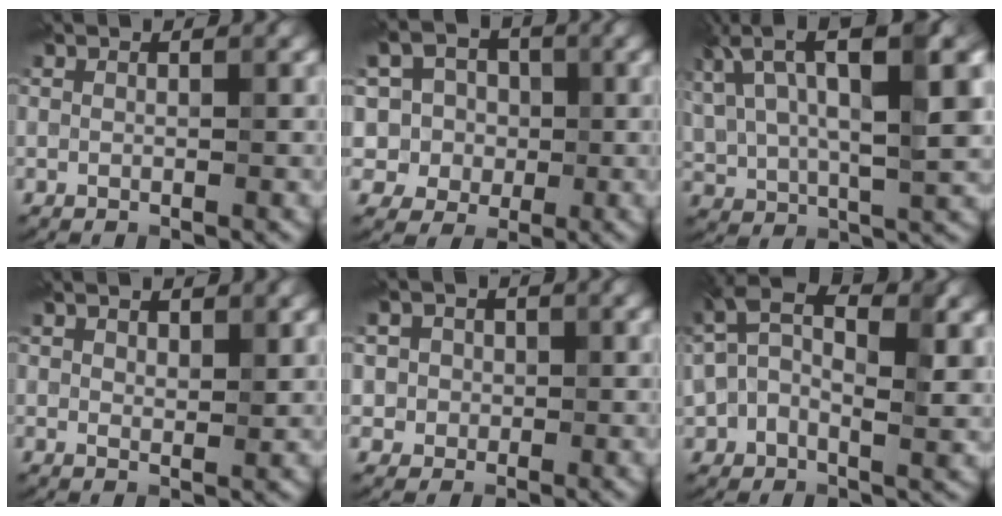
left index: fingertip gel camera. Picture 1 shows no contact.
{"total": 8.2, "force": [2.4, 6.9, 3.7], "torque": [-0.050, 0.023, -0.002]}
{"total": 12.5, "force": [6.0, 4.4, 10.1], "torque": [-0.194, 0.018, 0.104]}
{"total": 2.1, "force": [1.3, 0.8, 1.4], "torque": [-0.027, -0.005, 0.023]}
{"total": 3.5, "force": [0.8, 3.3, 1.2], "torque": [-0.014, 0.010, 0.002]}
{"total": 9.5, "force": [1.8, 5.7, 7.4], "torque": [-0.145, 0.008, 0.014]}